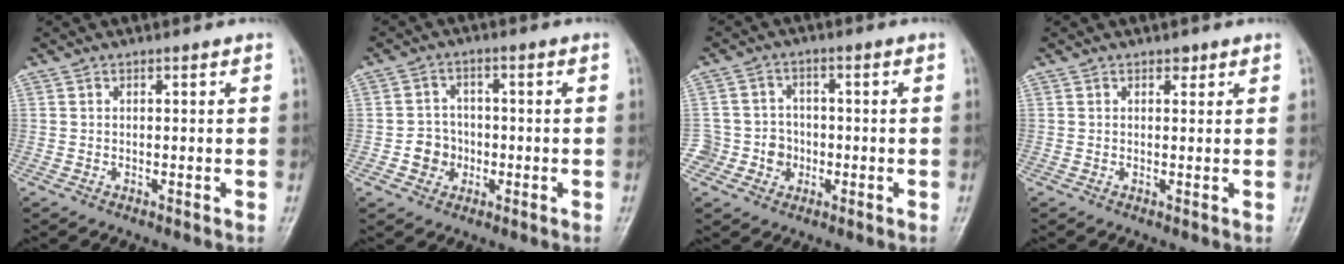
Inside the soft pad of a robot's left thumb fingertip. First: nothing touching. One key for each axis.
{"total": 5.1, "fx": -1.4, "fy": 4.6, "fz": 1.5, "tx": 0.005, "ty": 0.013, "tz": -0.026}
{"total": 6.0, "fx": -1.8, "fy": 5.7, "fz": 0.7, "tx": 0.030, "ty": 0.016, "tz": -0.032}
{"total": 1.2, "fx": 0.8, "fy": 0.7, "fz": 0.5, "tx": 0.003, "ty": -0.004, "tz": 0.008}